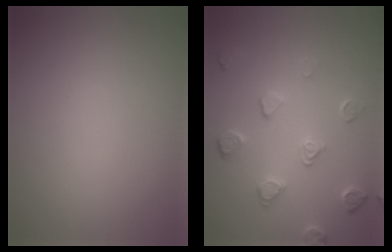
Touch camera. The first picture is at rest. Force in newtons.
{"total": 2.4, "press": 1.9, "slide": 1.4}